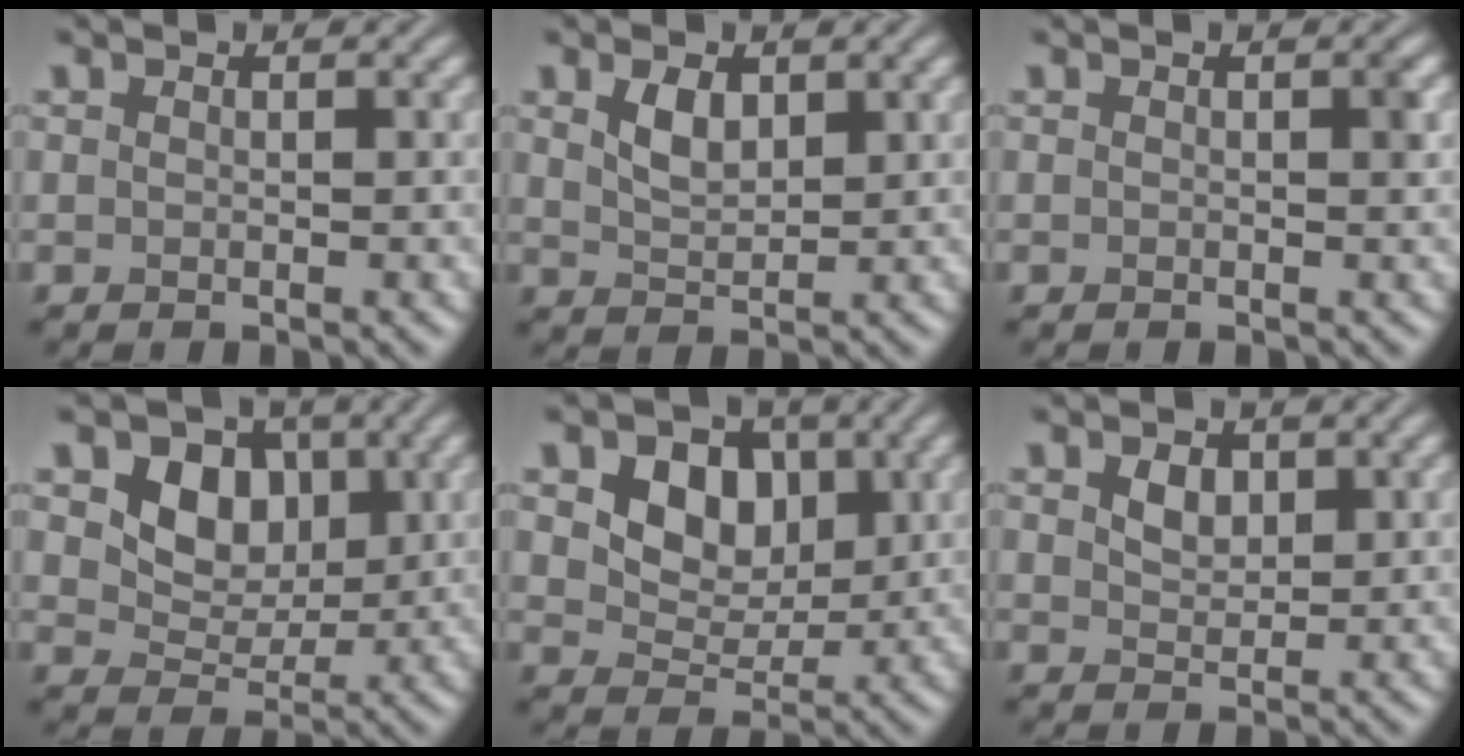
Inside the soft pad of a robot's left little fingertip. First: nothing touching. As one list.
[{"total": 2.6, "force": [1.3, 1.4, 1.7], "torque": [-0.040, -0.001, 0.029]}, {"total": 0.8, "force": [0.1, 0.1, 0.8], "torque": [-0.009, 0.002, 0.002]}, {"total": 5.6, "force": [2.0, 4.2, 3.0], "torque": [-0.059, -0.015, 0.030]}, {"total": 6.9, "force": [2.5, 5.1, 3.9], "torque": [-0.080, -0.003, 0.043]}, {"total": 2.1, "force": [1.0, 1.3, 1.2], "torque": [-0.027, 0.000, 0.020]}]